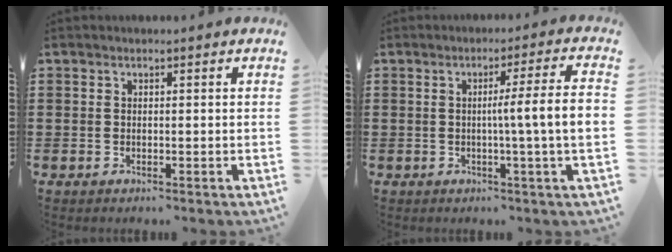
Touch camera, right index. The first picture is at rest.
{"total": 7.1, "force": [-0.2, -0.8, 7.0], "torque": [-0.126, -0.008, -0.010]}